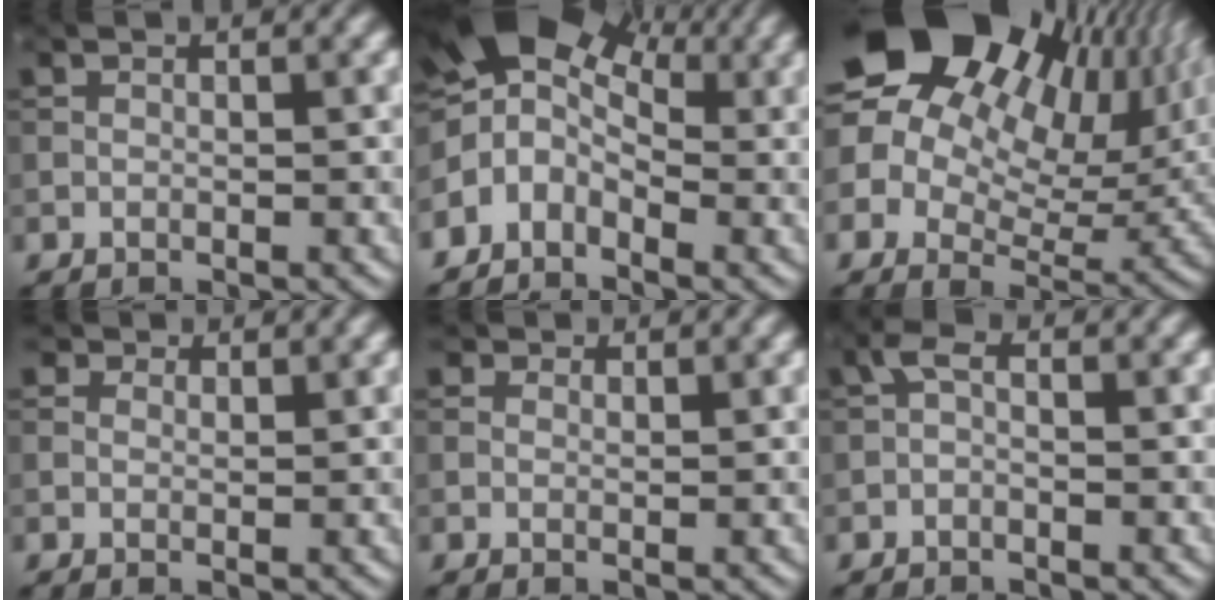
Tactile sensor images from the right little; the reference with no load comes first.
{"total": 7.5, "force": [-0.8, 5.4, 5.2], "torque": [-0.088, 0.005, -0.039]}
{"total": 19.5, "force": [7.5, 14.1, 11.1], "torque": [-0.212, 0.043, 0.130]}
{"total": 1.7, "force": [1.3, 0.9, 0.5], "torque": [-0.011, -0.004, 0.013]}
{"total": 1.3, "force": [1.0, 0.6, 0.3], "torque": [-0.008, -0.003, 0.009]}
{"total": 1.5, "force": [-0.7, 0.6, 1.1], "torque": [-0.025, 0.001, -0.019]}